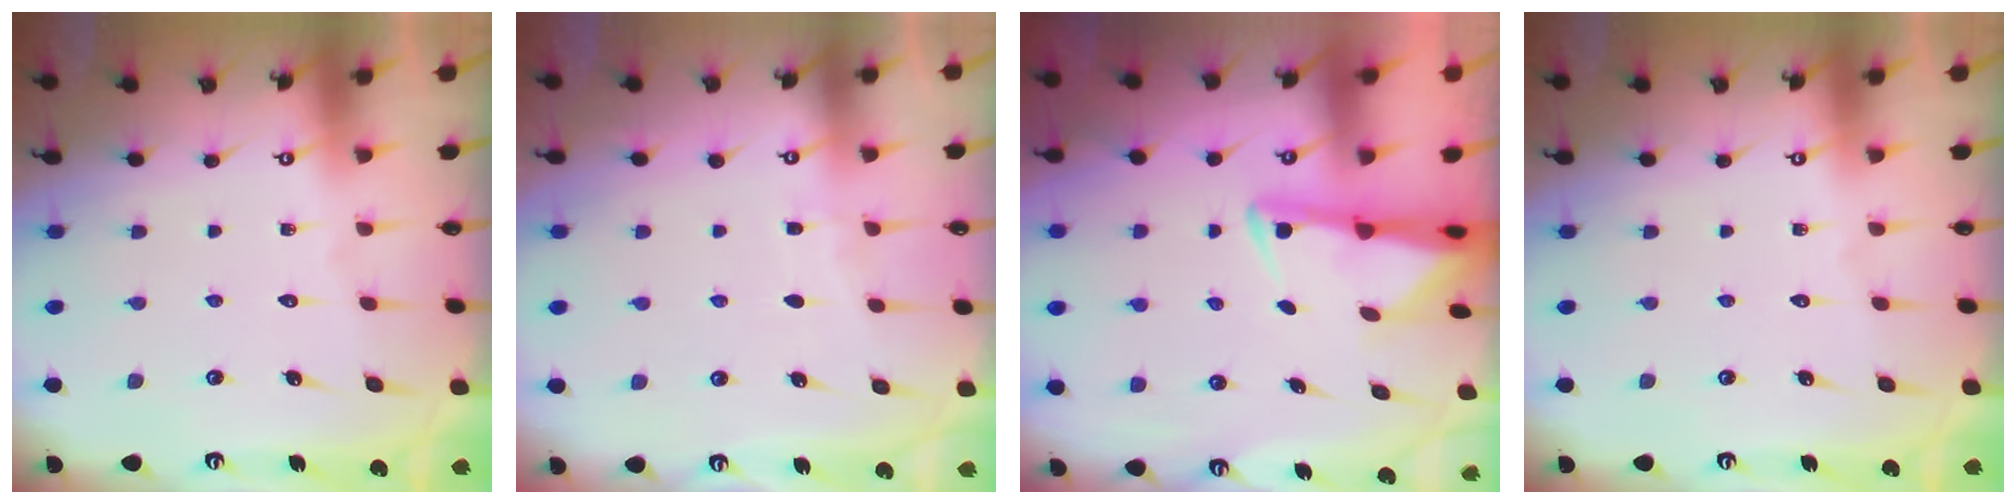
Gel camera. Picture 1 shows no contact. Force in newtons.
{"total": 3.7, "press": 3.7, "slide": 0.3}
{"total": 3.0, "press": 2.9, "slide": 0.7}
{"total": 0.0}